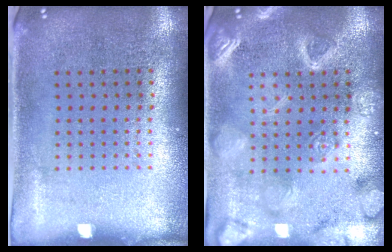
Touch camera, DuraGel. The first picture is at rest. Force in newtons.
{"total": 3.0, "press": 3.0, "slide": 0.2}